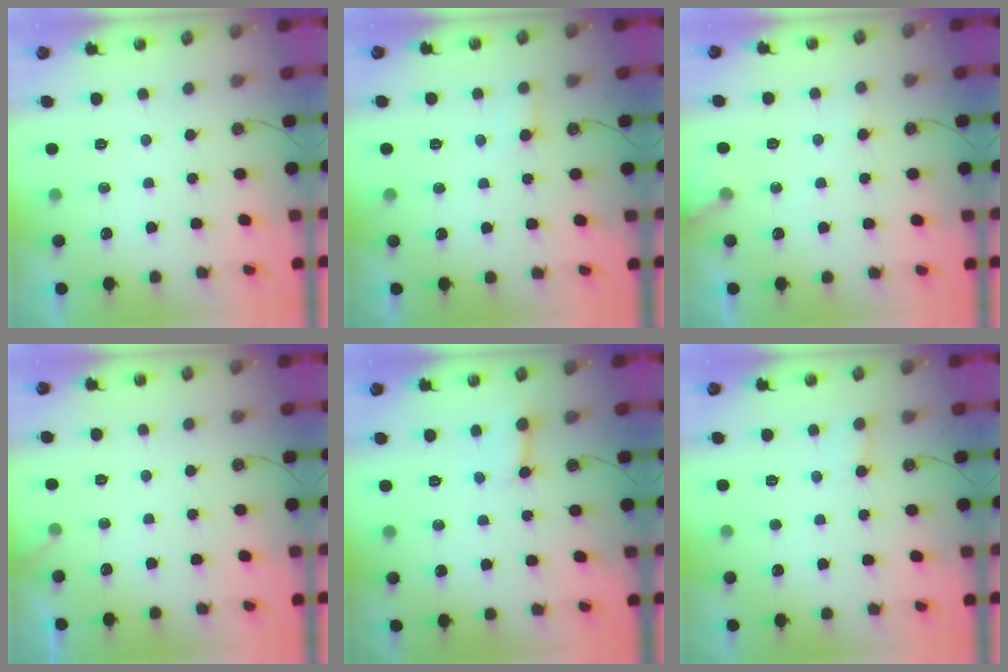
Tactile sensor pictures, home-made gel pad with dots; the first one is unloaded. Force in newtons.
{"total": 4.0, "press": 4.0, "slide": 0.4}
{"total": 7.4, "press": 7.3, "slide": 0.4}
{"total": 2.4, "press": 2.4, "slide": 0.2}
{"total": 2.8, "press": 2.8, "slide": 0.2}
{"total": 5.4, "press": 5.4, "slide": 0.3}